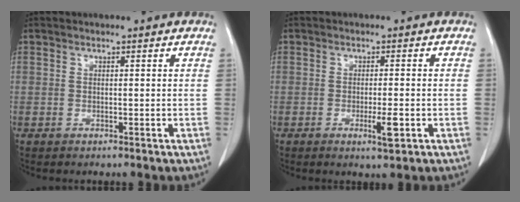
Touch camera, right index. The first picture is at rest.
{"total": 3.2, "force": [-1.2, 0.4, 3.0], "torque": [-0.048, -0.004, -0.017]}